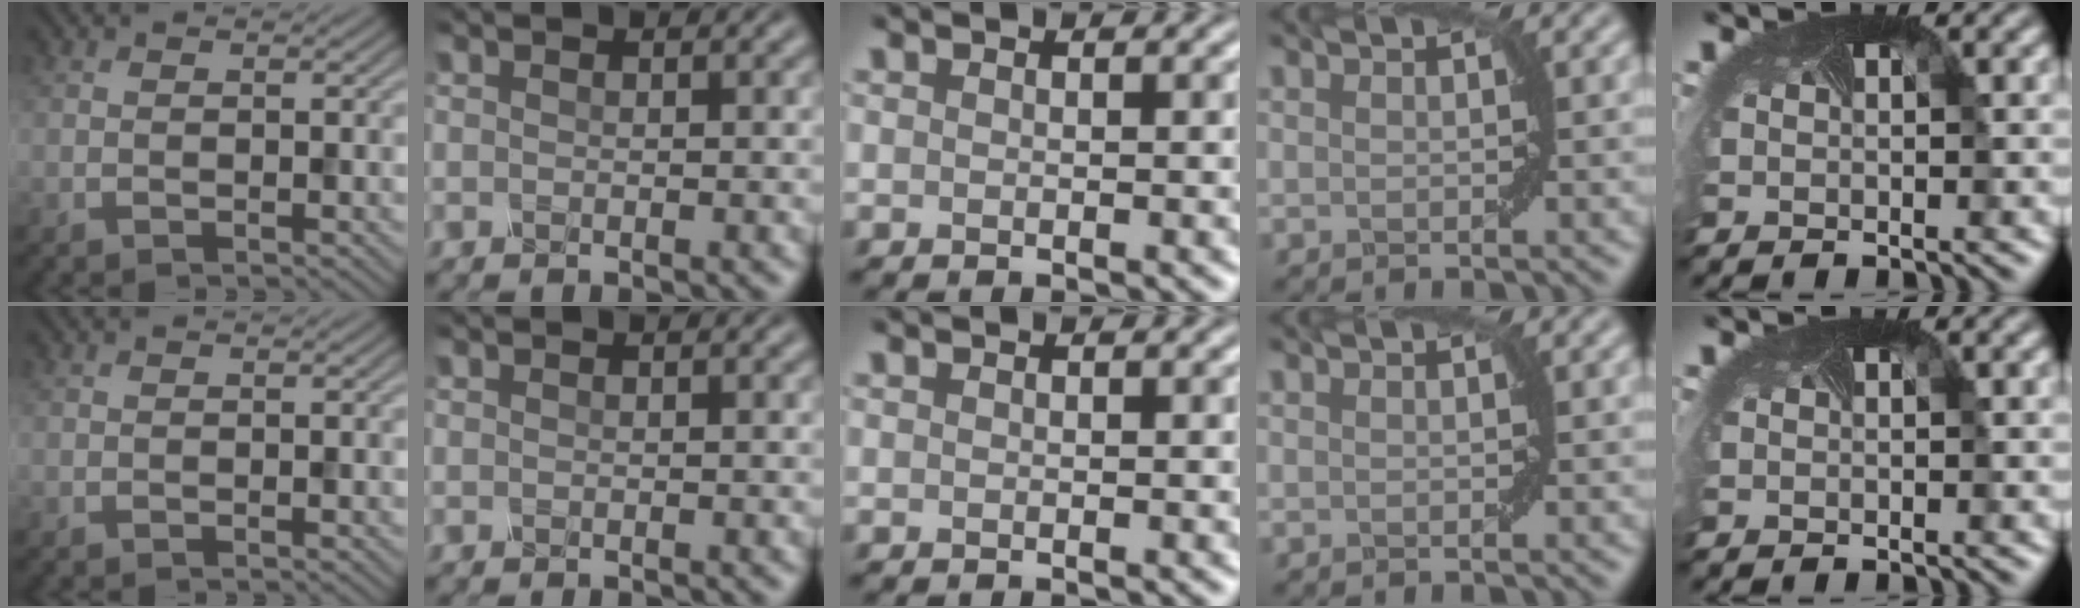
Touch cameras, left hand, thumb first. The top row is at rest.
{}